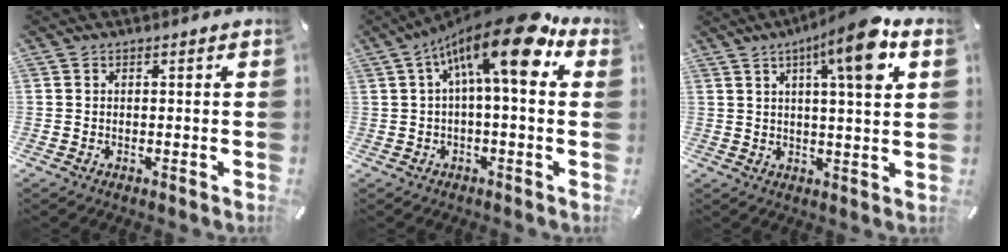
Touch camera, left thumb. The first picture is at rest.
{"total": 17.3, "force": [7.2, 4.4, 15.1], "torque": [-0.255, -0.040, 0.108]}
{"total": 13.0, "force": [5.7, 2.3, 11.5], "torque": [-0.177, -0.016, 0.084]}